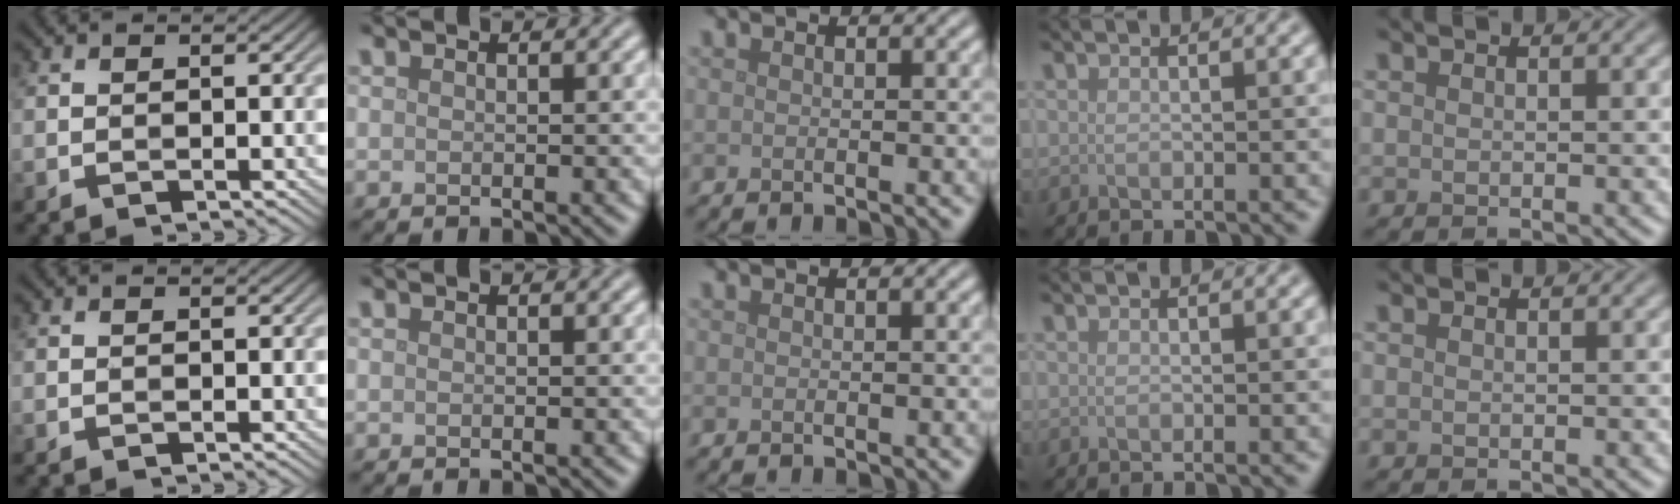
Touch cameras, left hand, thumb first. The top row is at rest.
{}